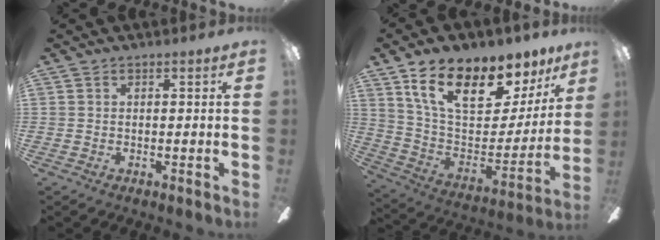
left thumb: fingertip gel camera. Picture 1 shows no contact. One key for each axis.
{"total": 18.8, "fx": 12.3, "fy": 8.4, "fz": 11.4, "tx": -0.196, "ty": -0.076, "tz": 0.214}